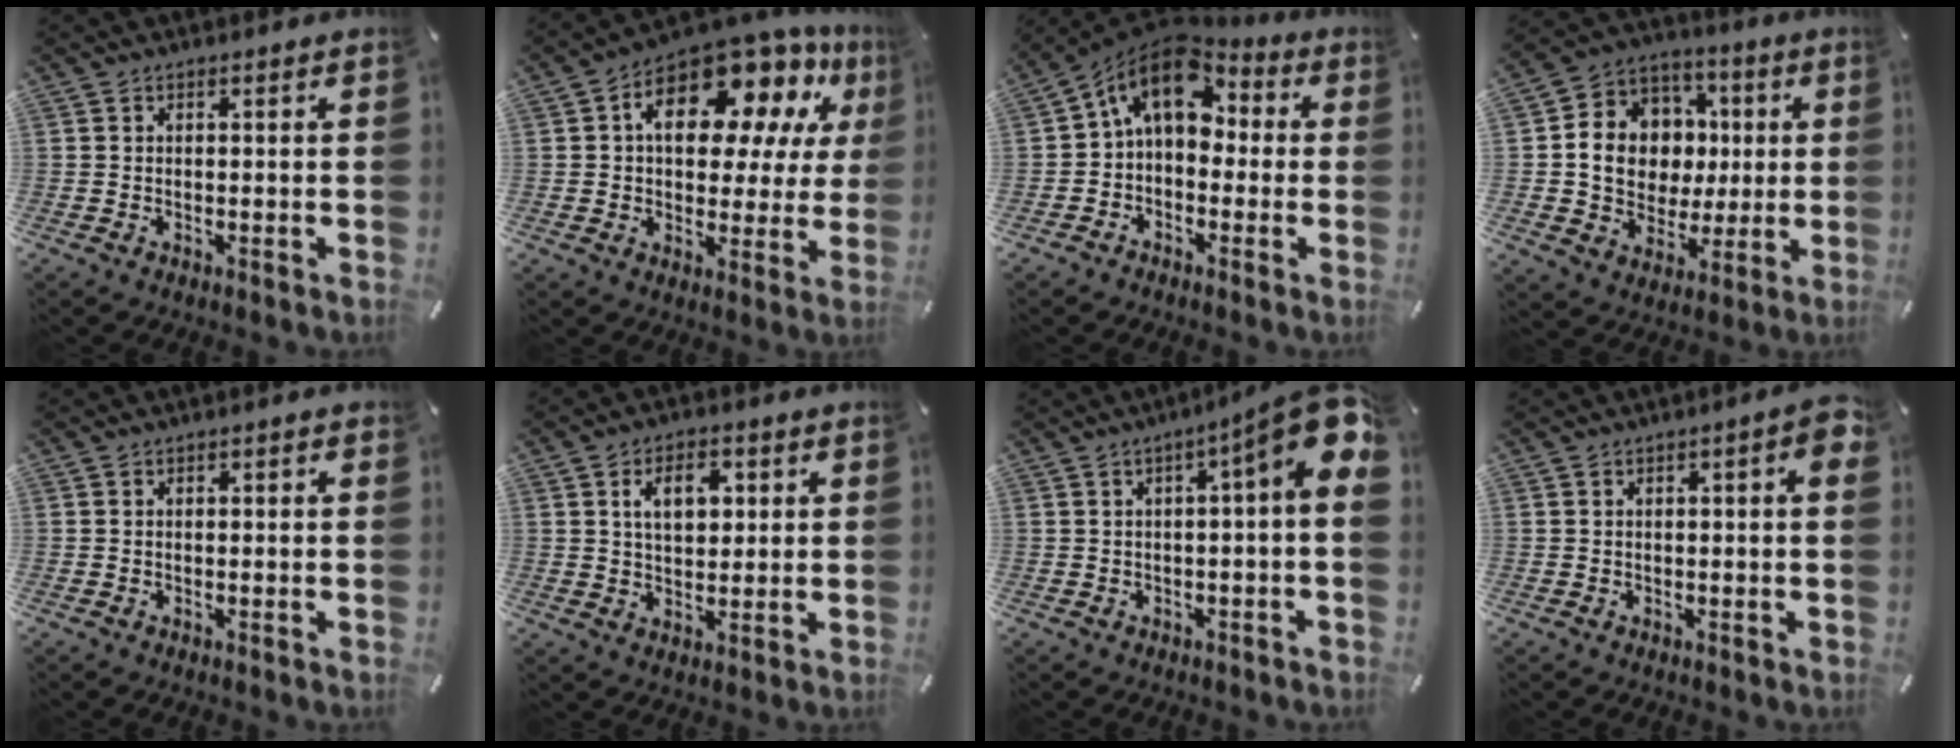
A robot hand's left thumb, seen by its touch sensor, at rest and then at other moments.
{"total": 16.1, "force": [7.7, 9.1, 10.8], "torque": [-0.168, -0.045, 0.135]}
{"total": 11.5, "force": [2.9, 7.8, 7.9], "torque": [-0.152, -0.006, 0.052]}
{"total": 13.1, "force": [0.5, 12.0, 5.2], "torque": [-0.100, 0.003, 0.018]}
{"total": 0.0}
{"total": 7.5, "force": [2.2, 5.1, 5.1], "torque": [-0.074, -0.001, 0.030]}
{"total": 11.6, "force": [3.6, 1.7, 10.9], "torque": [-0.150, -0.038, 0.054]}
{"total": 3.7, "force": [0.5, 1.1, 3.5], "torque": [-0.048, 0.002, 0.005]}